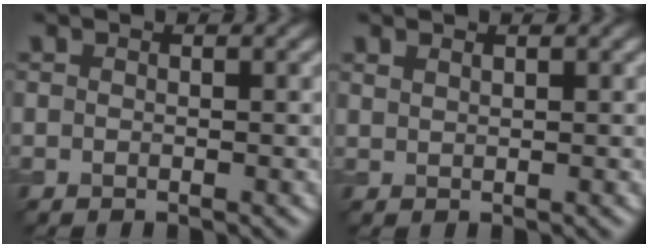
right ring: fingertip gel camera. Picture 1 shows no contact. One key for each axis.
{"total": 0.8, "fx": 0.7, "fy": 0.2, "fz": 0.2, "tx": -0.007, "ty": -0.001, "tz": 0.018}